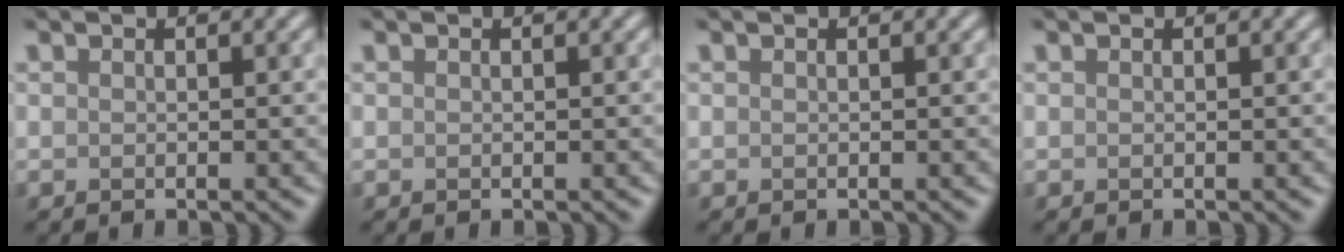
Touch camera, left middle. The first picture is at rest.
{"total": 0.0}
{"total": 0.0}
{"total": 0.0}